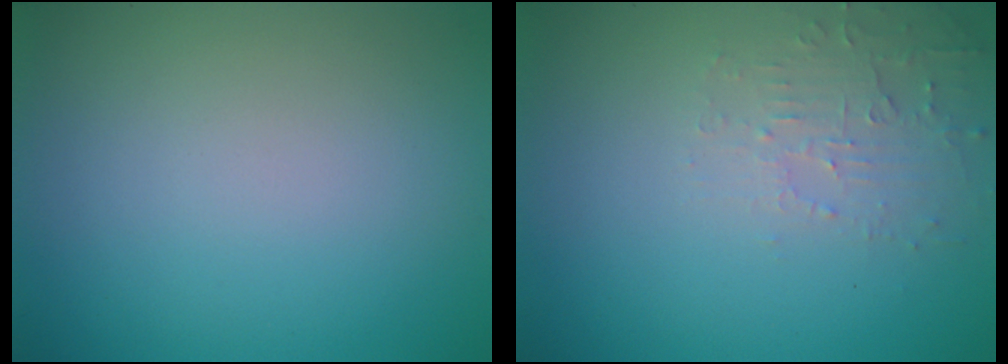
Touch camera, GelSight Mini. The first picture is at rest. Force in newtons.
{"total": 2.4, "press": 2.3, "slide": 0.6}